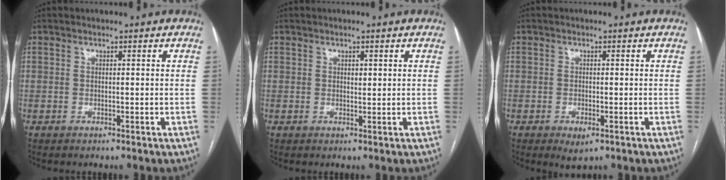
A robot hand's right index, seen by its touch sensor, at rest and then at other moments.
{"total": 0.9, "force": [0.4, 0.4, 0.7], "torque": [-0.012, -0.002, 0.006]}
{"total": 2.6, "force": [-1.3, 1.0, 2.0], "torque": [-0.034, -0.003, -0.013]}